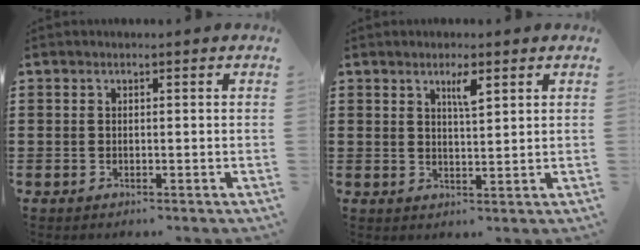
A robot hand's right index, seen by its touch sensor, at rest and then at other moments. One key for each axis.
{"total": 3.1, "fx": 1.7, "fy": 0.6, "fz": 2.5, "tx": -0.037, "ty": -0.002, "tz": 0.024}